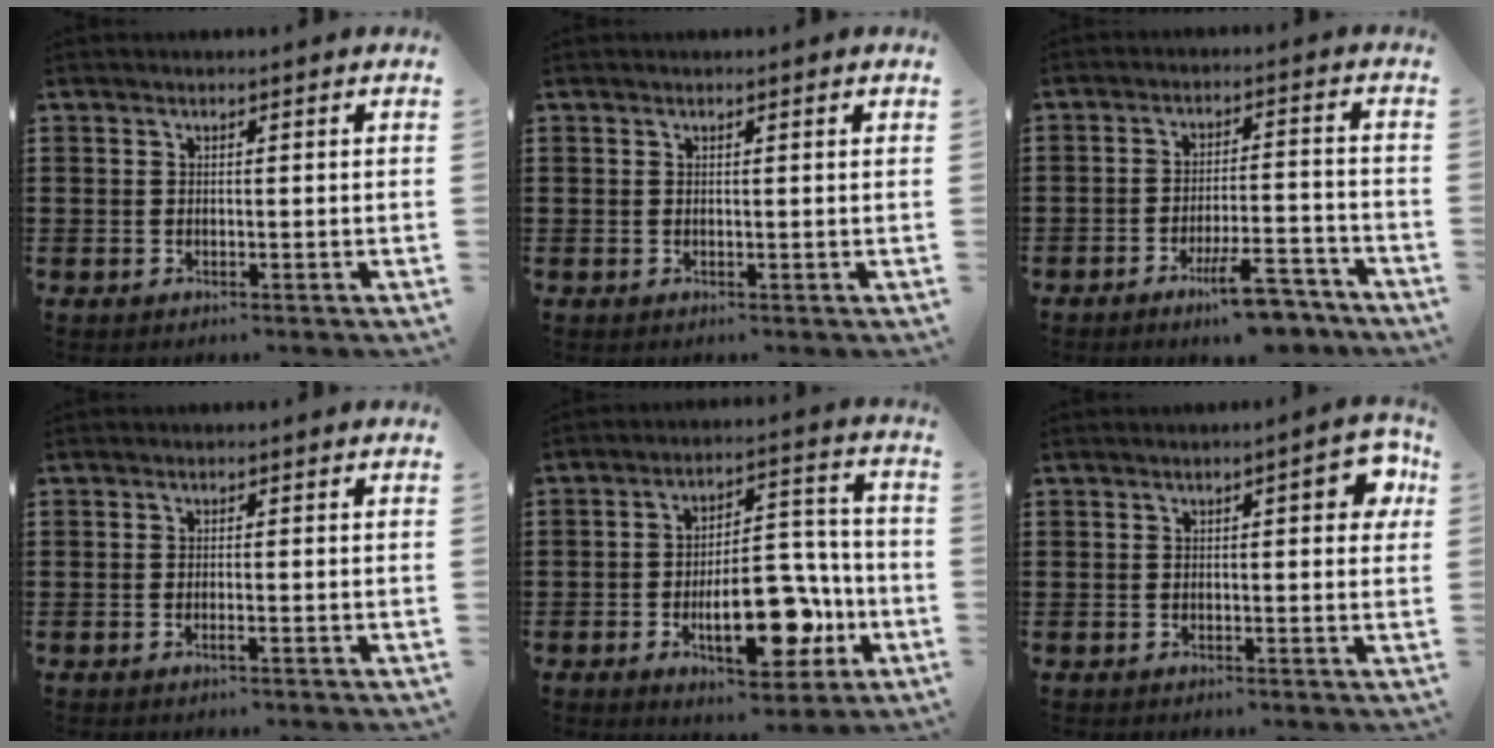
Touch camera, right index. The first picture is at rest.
{"total": 0.0}
{"total": 8.3, "force": [-6.2, 1.4, 5.4], "torque": [-0.085, 0.009, -0.110]}
{"total": 0.8, "force": [-0.3, 0.0, 0.7], "torque": [-0.012, -0.003, -0.006]}
{"total": 14.2, "force": [-4.7, 6.9, 11.5], "torque": [-0.155, -0.001, -0.077]}
{"total": 4.4, "force": [1.2, 1.2, 4.1], "torque": [-0.056, -0.001, 0.012]}